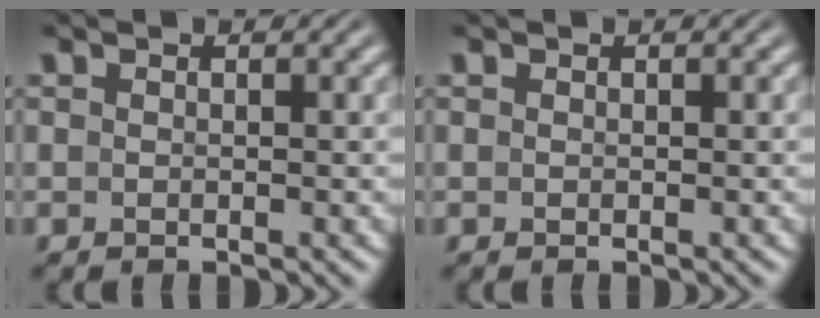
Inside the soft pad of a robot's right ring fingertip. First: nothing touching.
{"total": 0.0}